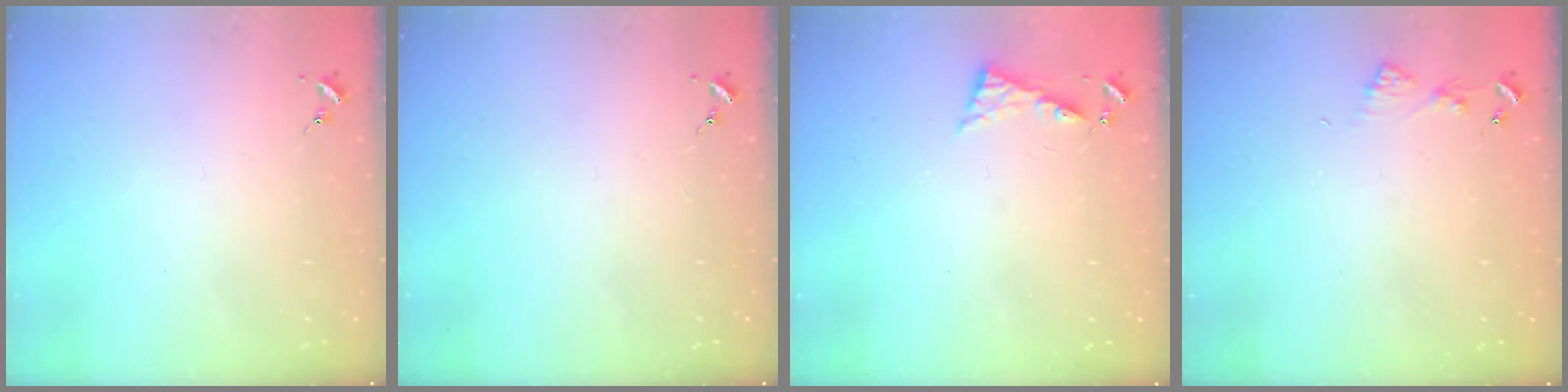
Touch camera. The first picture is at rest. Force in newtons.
{"total": 0.0}
{"total": 6.4, "press": 6.4, "slide": 0.5}
{"total": 4.5, "press": 4.5, "slide": 0.5}